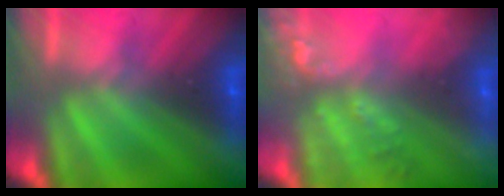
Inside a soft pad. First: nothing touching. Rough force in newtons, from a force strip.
{"total": 6.4}